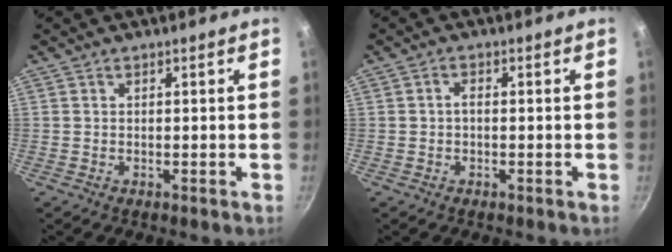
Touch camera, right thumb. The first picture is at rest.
{"total": 1.4, "force": [-0.2, 0.9, 1.1], "torque": [-0.020, 0.009, -0.004]}